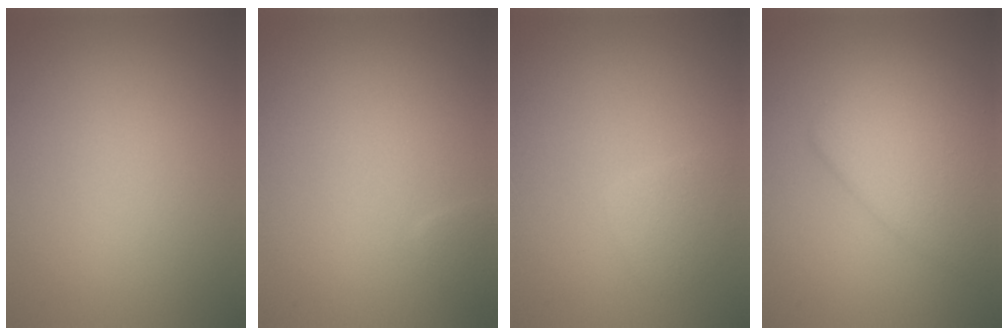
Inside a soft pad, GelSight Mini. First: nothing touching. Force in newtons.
{"total": 0.7, "press": 0.7, "slide": 0.0}
{"total": 1.4, "press": 1.4, "slide": 0.1}
{"total": 5.2, "press": 5.2, "slide": 0.5}